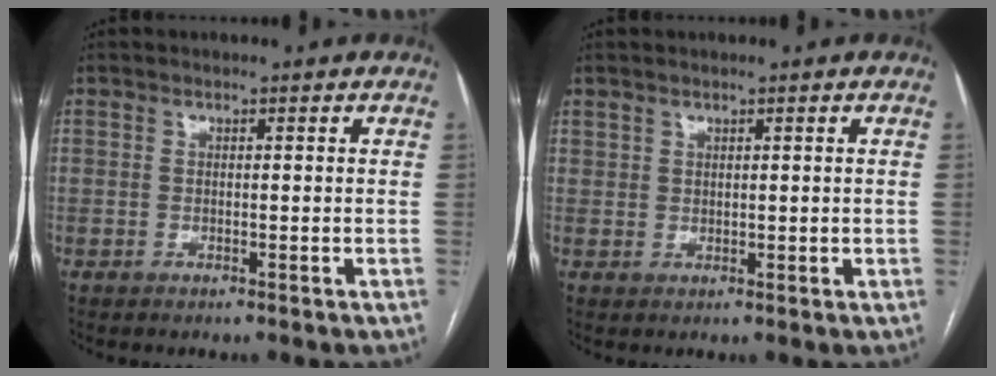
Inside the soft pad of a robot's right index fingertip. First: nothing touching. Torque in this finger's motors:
{"motor_torque": [-0.07, 0.28, 0.02, 0.00]}